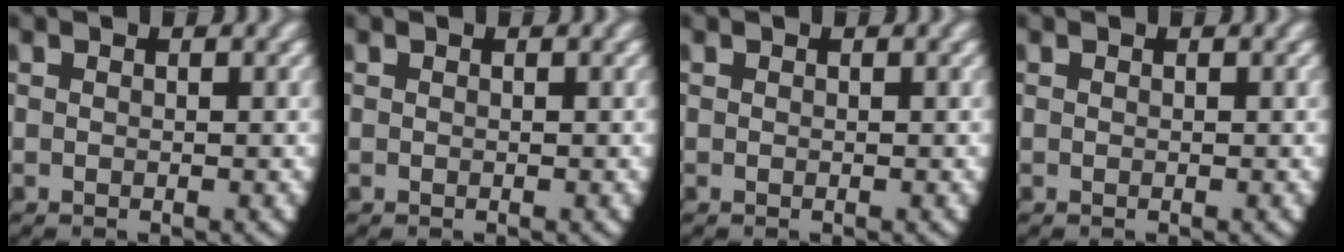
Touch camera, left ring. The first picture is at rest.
{"total": 0.0}
{"total": 0.0}
{"total": 0.0}